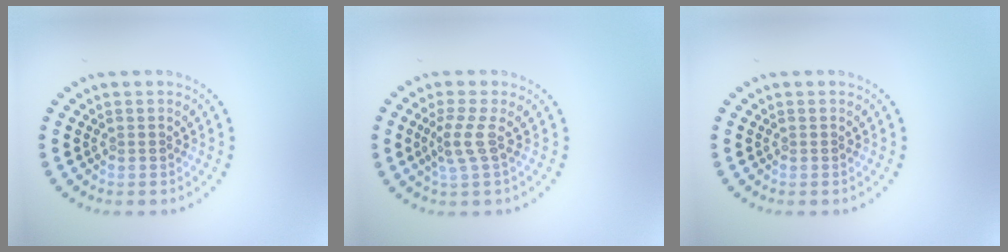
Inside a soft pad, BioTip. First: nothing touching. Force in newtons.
{"total": 2.2, "press": 1.5, "slide": 1.6}
{"total": 0.0}